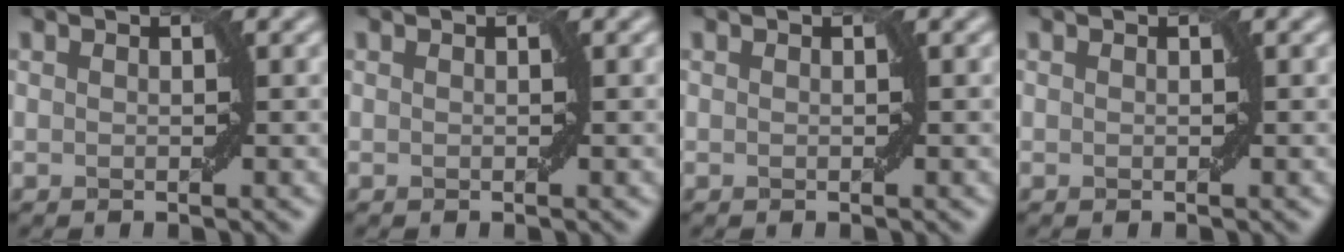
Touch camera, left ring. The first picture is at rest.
{"total": 0.0}
{"total": 0.0}
{"total": 0.0}